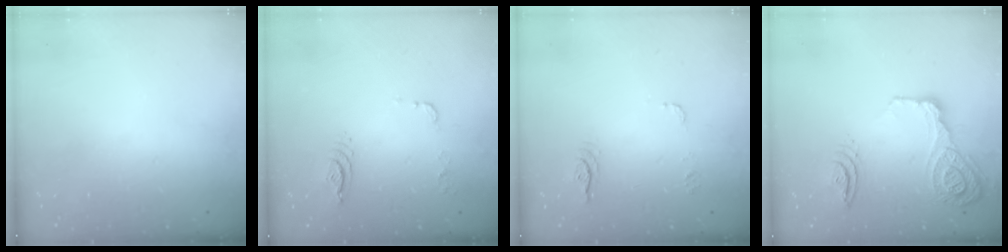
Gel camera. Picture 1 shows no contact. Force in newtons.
{"total": 8.3, "press": 8.3, "slide": 0.8}
{"total": 6.0, "press": 6.0, "slide": 0.4}
{"total": 17.7, "press": 17.1, "slide": 4.4}